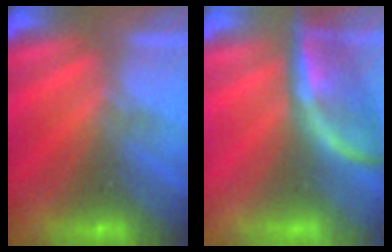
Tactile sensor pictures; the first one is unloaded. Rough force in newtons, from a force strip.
{"total": 2.4}